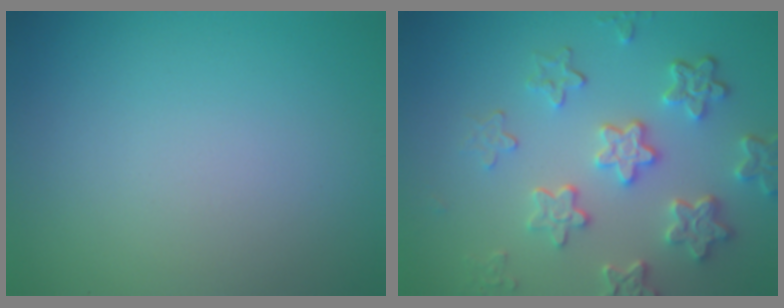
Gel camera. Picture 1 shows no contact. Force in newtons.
{"total": 5.6, "press": 4.4, "slide": 3.6}